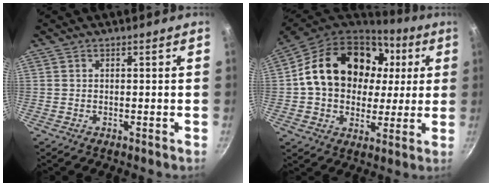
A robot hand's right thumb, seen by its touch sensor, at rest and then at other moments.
{"total": 23.3, "force": [4.9, 17.5, 14.6], "torque": [-0.230, 0.022, 0.084]}